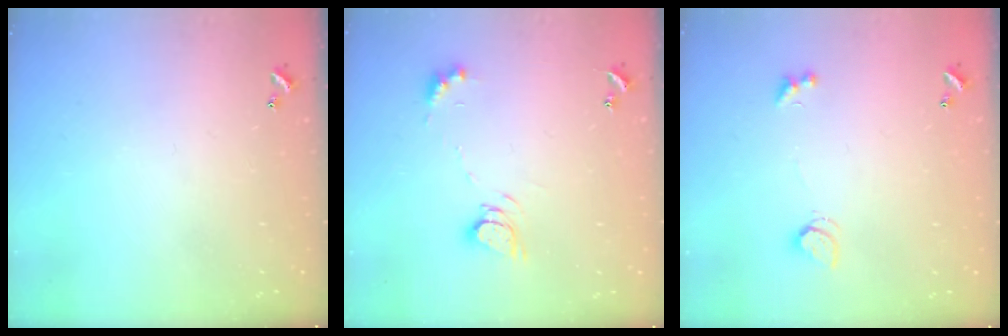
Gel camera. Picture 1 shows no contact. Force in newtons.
{"total": 7.0, "press": 6.9, "slide": 0.6}
{"total": 2.2, "press": 2.1, "slide": 0.6}